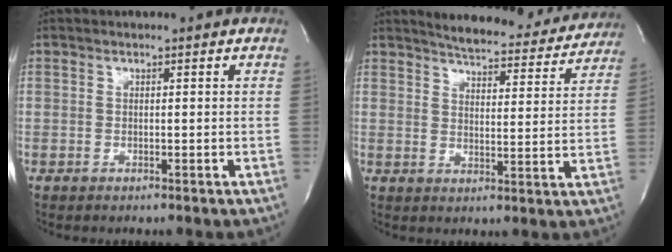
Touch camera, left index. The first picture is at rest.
{"total": 16.1, "force": [15.2, 3.2, 4.0], "torque": [-0.039, -0.027, 0.180]}